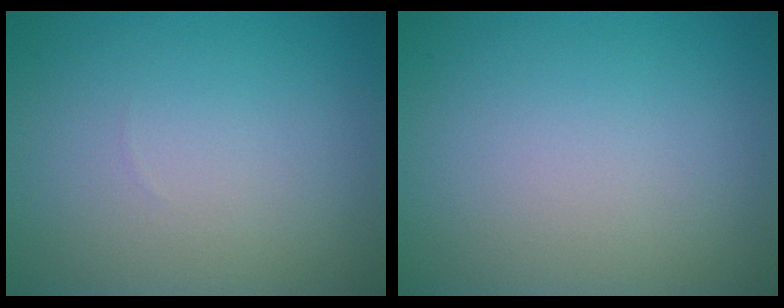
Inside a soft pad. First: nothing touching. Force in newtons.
{"total": 0.0}